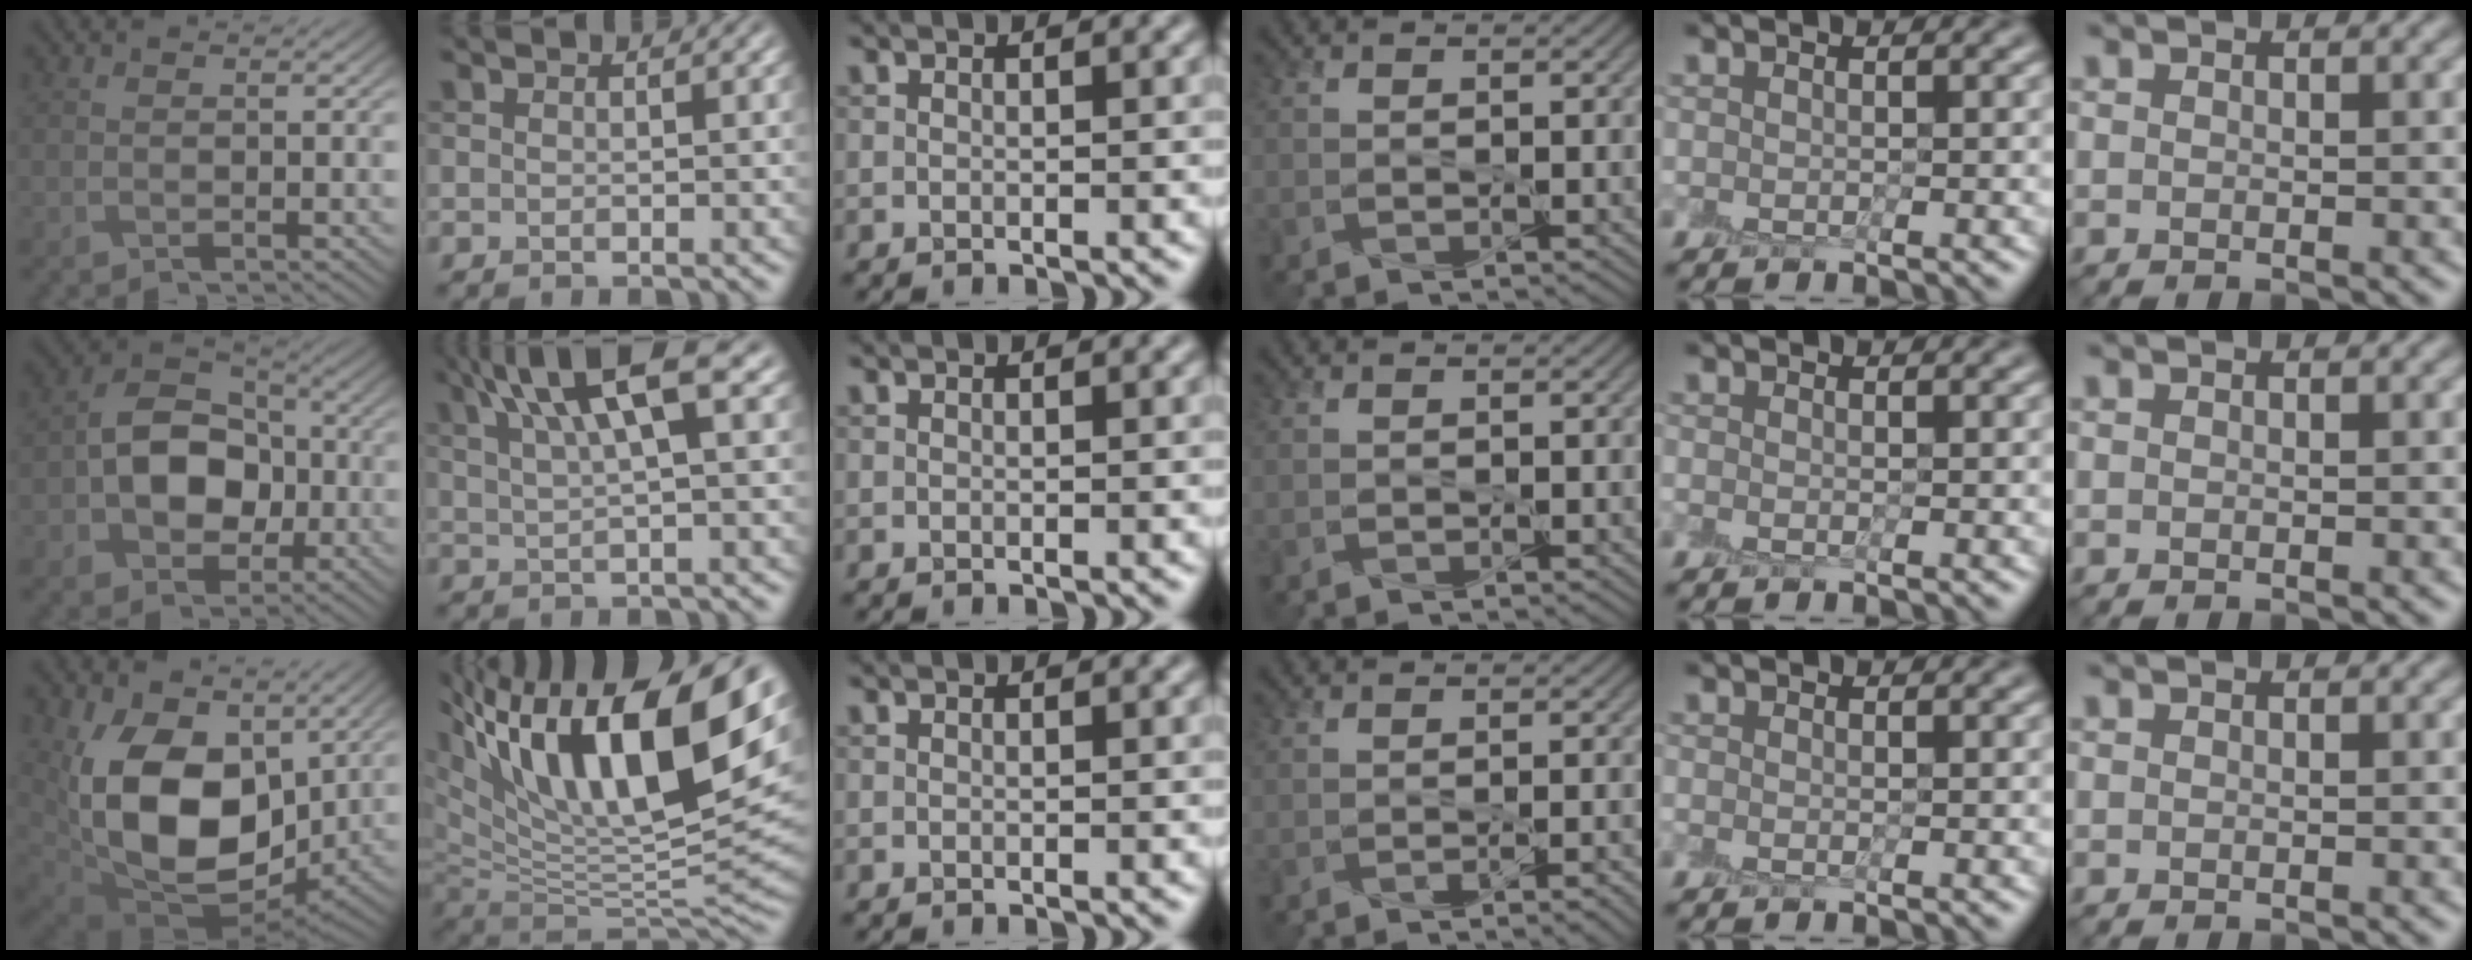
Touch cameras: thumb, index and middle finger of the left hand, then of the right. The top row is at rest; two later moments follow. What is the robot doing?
{"motion": "peel", "object": "small bumper sticker"}